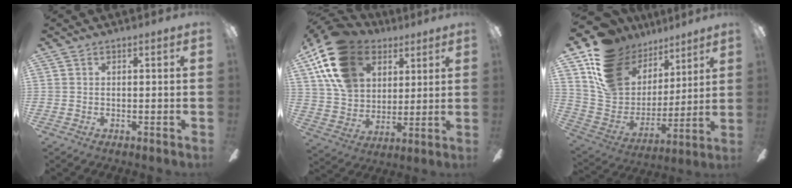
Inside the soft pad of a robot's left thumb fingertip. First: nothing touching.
{"total": 19.2, "force": [10.1, 13.1, 9.6], "torque": [-0.213, -0.034, 0.194]}
{"total": 18.6, "force": [11.0, 12.7, 7.8], "torque": [-0.158, -0.062, 0.217]}